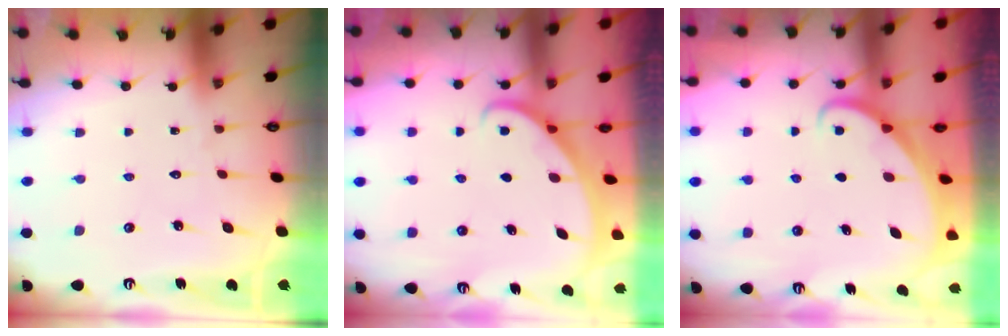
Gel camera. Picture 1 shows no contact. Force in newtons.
{"total": 2.5, "press": 2.5, "slide": 0.1}
{"total": 2.0, "press": 2.0, "slide": 0.2}